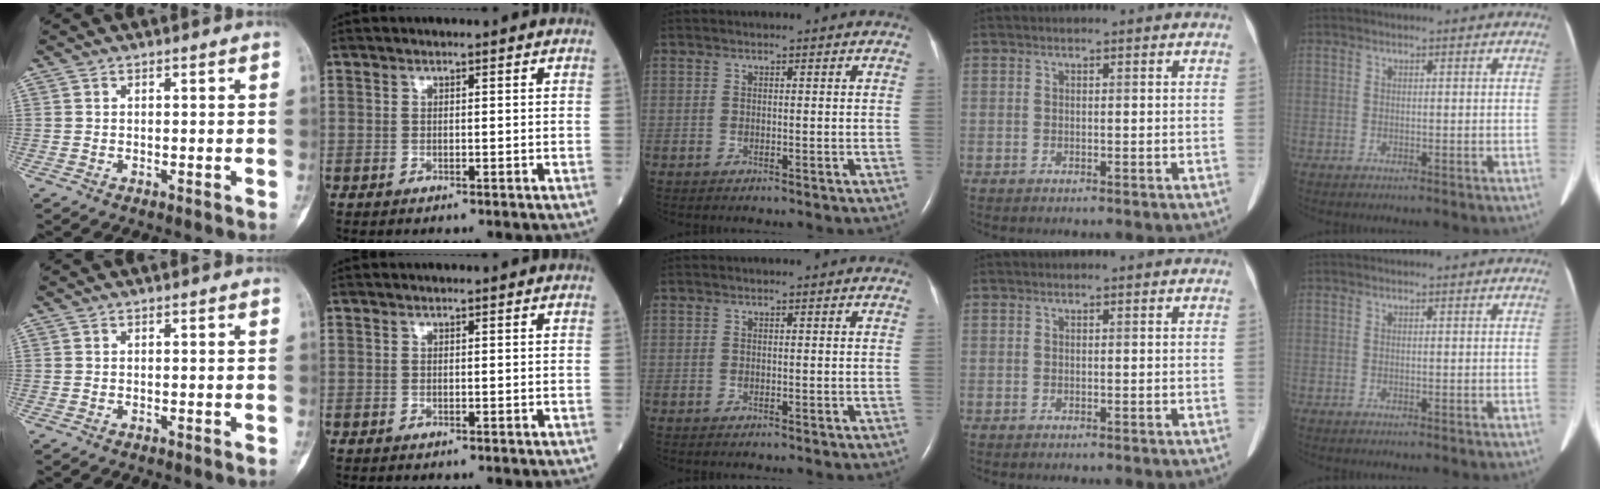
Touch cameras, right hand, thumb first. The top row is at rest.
{}